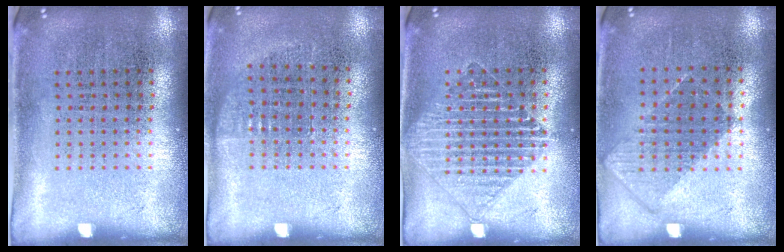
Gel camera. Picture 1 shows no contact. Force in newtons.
{"total": 0.7, "press": 0.6, "slide": 0.3}
{"total": 1.3, "press": 1.3, "slide": 0.2}
{"total": 0.8, "press": 0.7, "slide": 0.4}